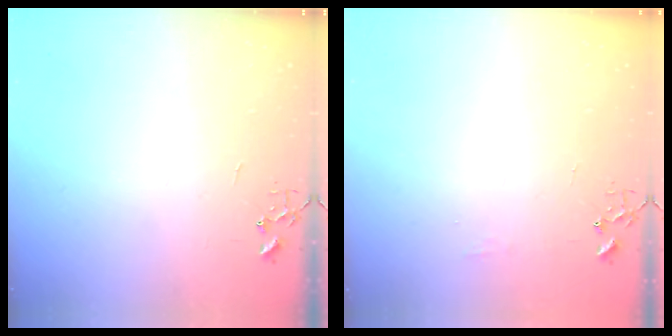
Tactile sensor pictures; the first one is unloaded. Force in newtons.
{"total": 4.6, "press": 4.6, "slide": 0.7}